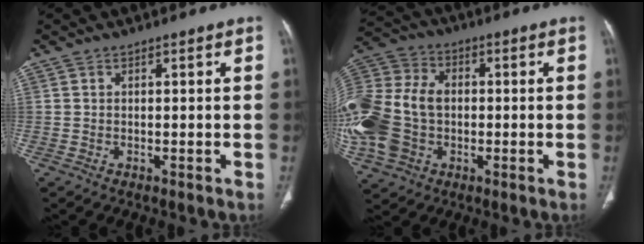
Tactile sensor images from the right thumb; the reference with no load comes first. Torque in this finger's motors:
{"motor_torque": [1.73, 1.56, 0.76, 0.33, 0.50]}